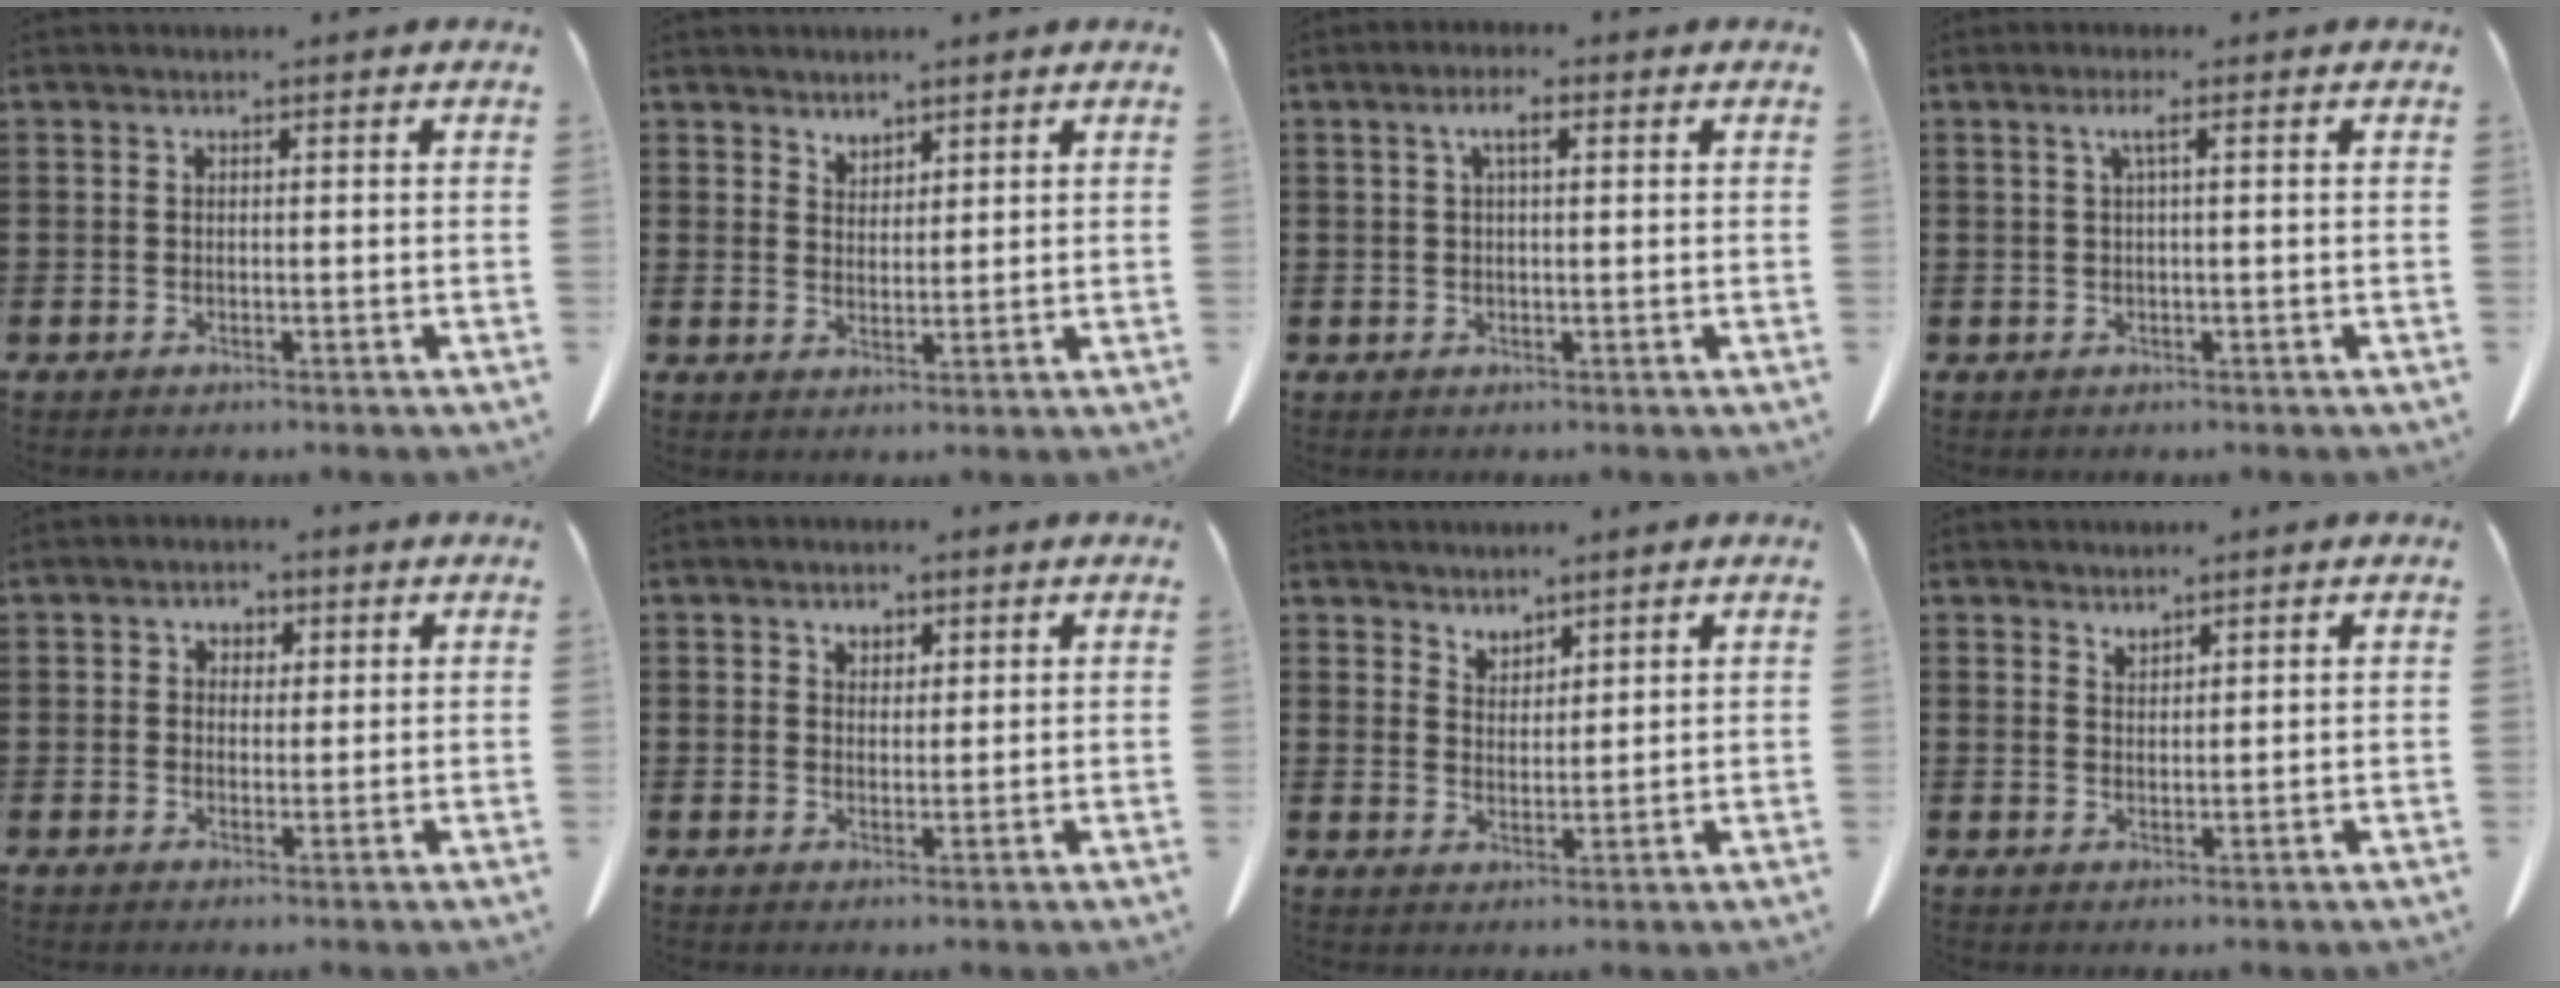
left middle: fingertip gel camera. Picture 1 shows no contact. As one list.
[{"total": 2.3, "force": [2.2, 0.9, 0.1], "torque": [-0.006, 0.000, 0.042]}, {"total": 3.0, "force": [0.8, 1.0, 2.8], "torque": [-0.057, 0.009, 0.012]}, {"total": 2.0, "force": [0.5, 0.1, 2.0], "torque": [-0.039, 0.002, 0.007]}, {"total": 2.0, "force": [0.5, 1.8, 0.6], "torque": [-0.020, 0.011, 0.006]}, {"total": 1.9, "force": [1.2, 1.4, 0.7], "torque": [-0.010, 0.004, 0.019]}, {"total": 2.9, "force": [2.8, 0.9, -0.2], "torque": [-0.006, -0.003, 0.054]}, {"total": 1.6, "force": [1.6, 0.3, 0.1], "torque": [-0.005, -0.001, 0.032]}]